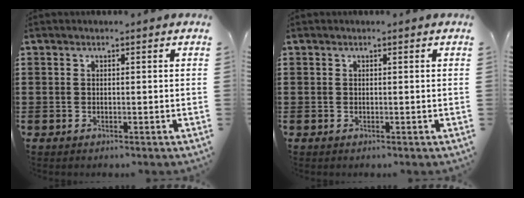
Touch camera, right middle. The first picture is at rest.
{"total": 0.0}